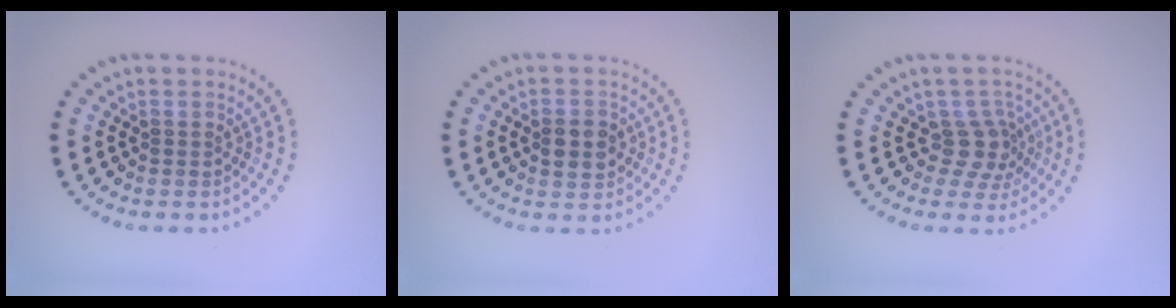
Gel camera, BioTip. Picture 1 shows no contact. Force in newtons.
{"total": 2.9, "press": 2.9, "slide": 0.1}
{"total": 2.9, "press": 2.2, "slide": 1.8}